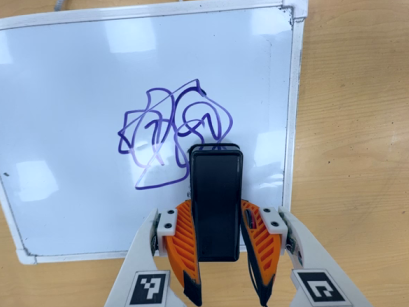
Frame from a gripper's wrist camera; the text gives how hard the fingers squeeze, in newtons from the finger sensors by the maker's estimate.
{"total": 5.4, "left": 3.8, "right": 7.0}